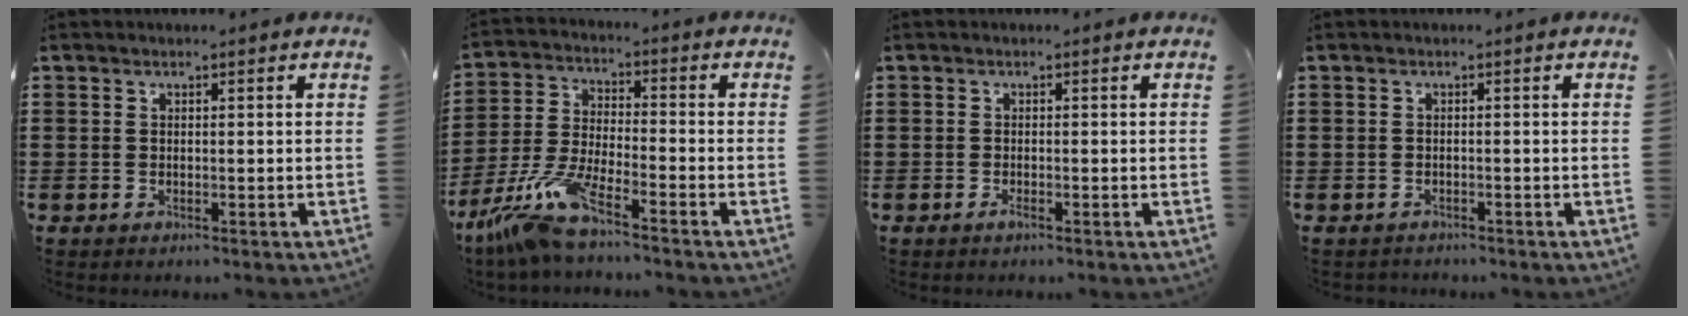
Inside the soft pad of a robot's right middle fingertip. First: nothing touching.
{"total": 8.7, "force": [-7.1, 0.5, 5.0], "torque": [-0.129, -0.012, -0.147]}
{"total": 0.8, "force": [-0.6, 0.1, 0.6], "torque": [-0.015, -0.006, -0.009]}
{"total": 0.9, "force": [-0.9, 0.1, -0.1], "torque": [-0.002, 0.001, -0.019]}